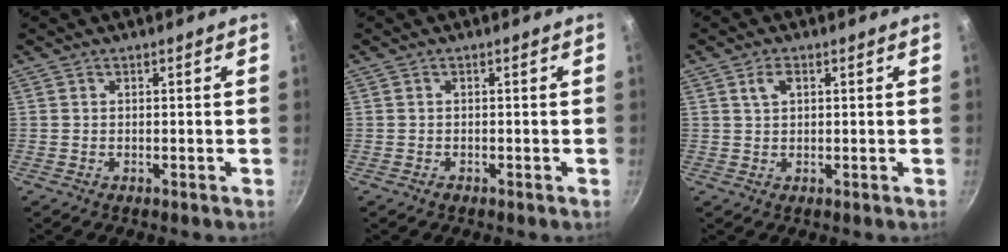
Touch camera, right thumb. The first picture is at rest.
{"total": 0.5, "force": [-0.4, 0.3, 0.2], "torque": [-0.002, 0.000, -0.007]}
{"total": 2.4, "force": [1.0, 1.4, 1.7], "torque": [-0.031, 0.003, 0.021]}